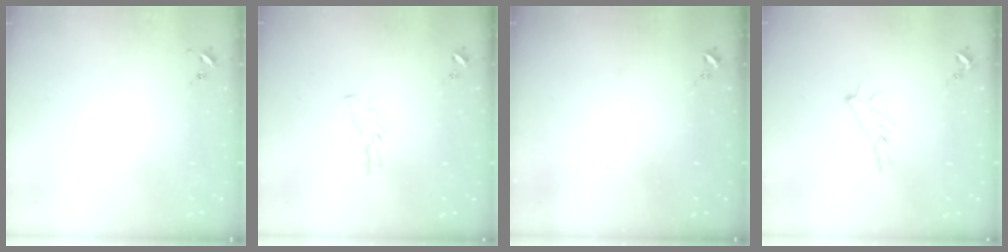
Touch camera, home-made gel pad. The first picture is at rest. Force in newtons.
{"total": 5.7, "press": 5.7, "slide": 0.1}
{"total": 0.0}
{"total": 6.9, "press": 6.9, "slide": 0.3}